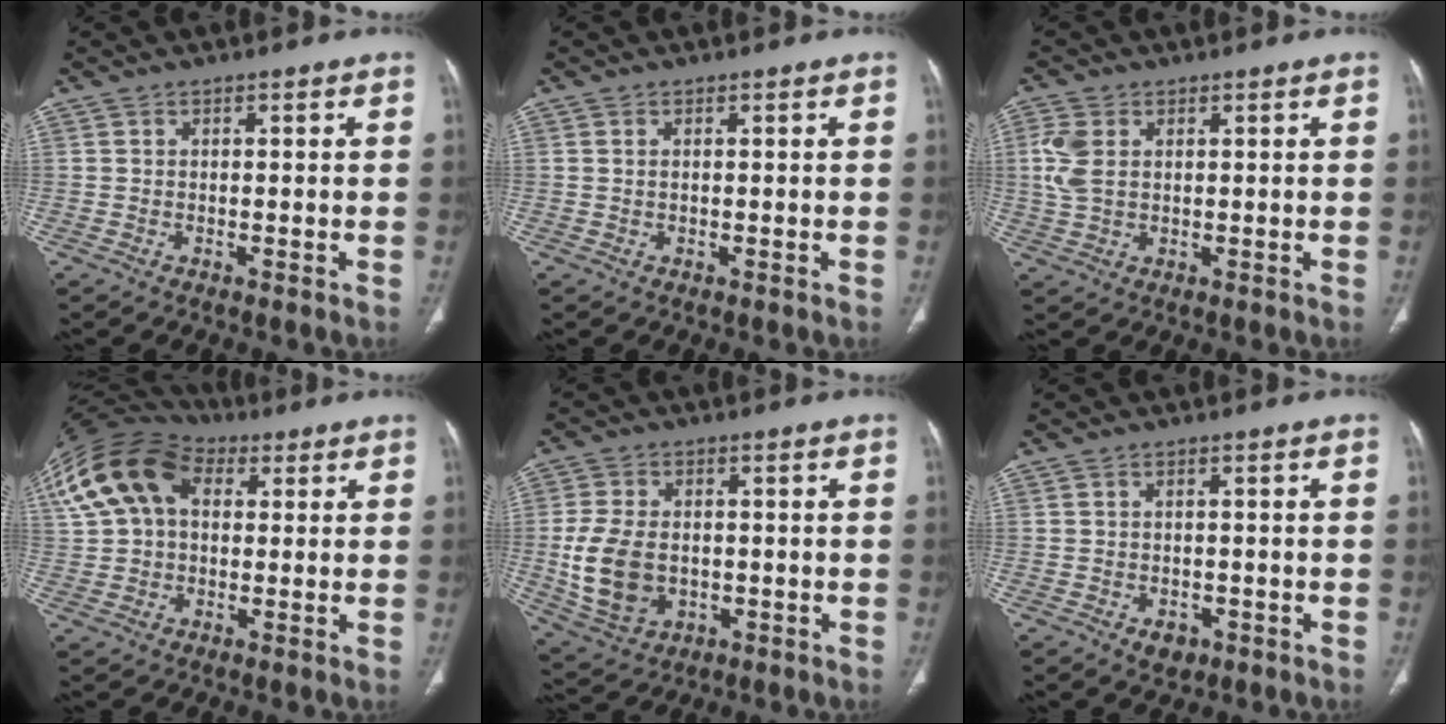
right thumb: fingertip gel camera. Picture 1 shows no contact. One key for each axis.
{"total": 0.5, "fx": 0.1, "fy": 0.3, "fz": 0.4, "tx": -0.013, "ty": 0.000, "tz": 0.003}
{"total": 5.7, "fx": 1.1, "fy": 3.8, "fz": 4.1, "tx": -0.104, "ty": 0.005, "tz": 0.025}
{"total": 17.7, "fx": 5.3, "fy": 12.1, "fz": 11.8, "tx": -0.243, "ty": 0.040, "tz": 0.089}
{"total": 12.0, "fx": -1.0, "fy": 8.4, "fz": 8.5, "tx": -0.159, "ty": 0.000, "tz": -0.005}
{"total": 3.0, "fx": -1.3, "fy": 2.1, "fz": 1.6, "tx": -0.011, "ty": 0.003, "tz": -0.010}